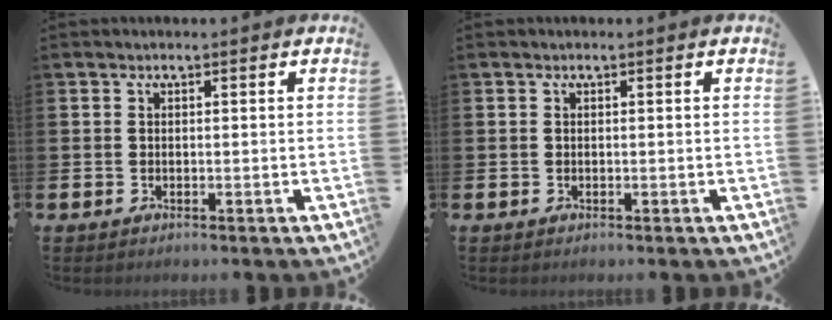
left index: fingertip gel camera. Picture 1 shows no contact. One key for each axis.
{"total": 0.0}